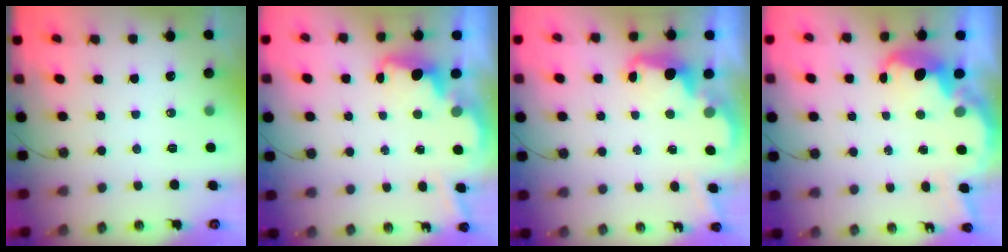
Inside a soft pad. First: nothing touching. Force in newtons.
{"total": 3.7, "press": 3.6, "slide": 0.7}
{"total": 2.4, "press": 2.4, "slide": 0.5}
{"total": 6.6, "press": 6.6, "slide": 0.5}